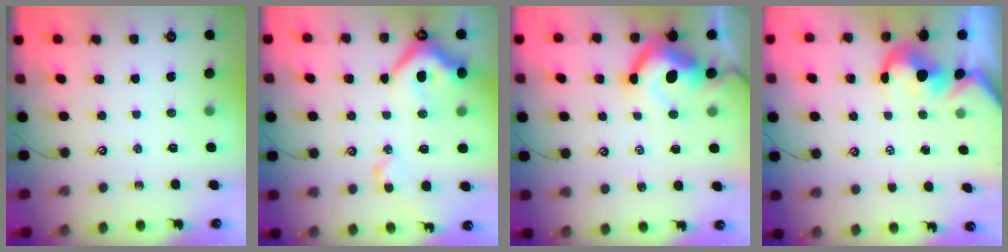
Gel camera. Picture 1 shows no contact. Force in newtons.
{"total": 10.6, "press": 10.5, "slide": 1.9}
{"total": 11.1, "press": 11.0, "slide": 1.5}
{"total": 3.0, "press": 2.8, "slide": 1.1}